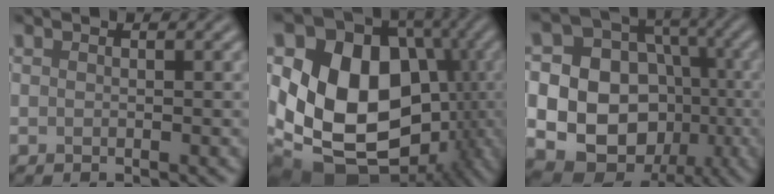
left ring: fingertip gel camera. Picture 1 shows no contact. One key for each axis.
{"total": 17.7, "fx": -1.1, "fy": 14.0, "fz": 10.8, "tx": -0.165, "ty": -0.008, "tz": 0.004}
{"total": 15.7, "fx": -2.0, "fy": 14.0, "fz": 6.8, "tx": -0.147, "ty": 0.003, "tz": -0.045}